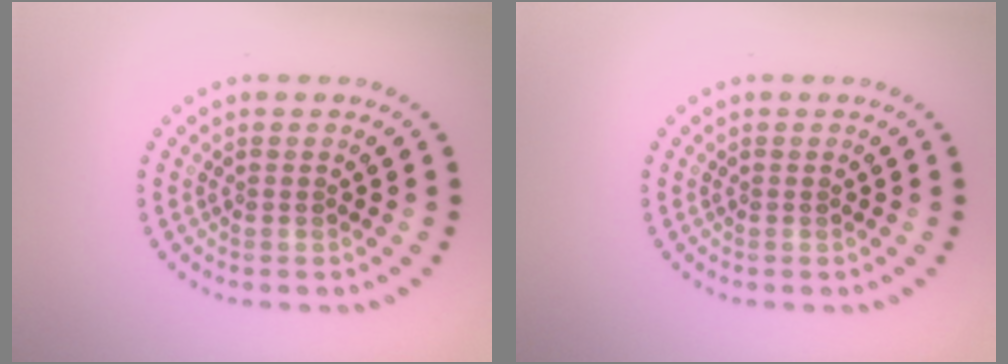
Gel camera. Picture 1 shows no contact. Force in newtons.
{"total": 0.0}